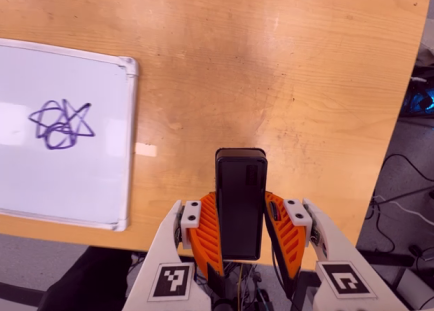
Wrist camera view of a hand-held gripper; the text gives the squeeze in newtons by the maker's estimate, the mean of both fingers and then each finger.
{"total": 4.0, "left": 2.5, "right": 5.6}